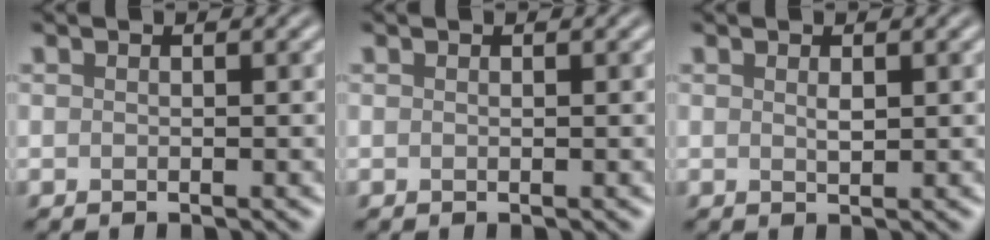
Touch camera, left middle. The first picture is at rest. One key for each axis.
{"total": 0.0}
{"total": 0.8, "fx": 0.3, "fy": 0.2, "fz": 0.7, "tx": -0.013, "ty": -0.002, "tz": 0.007}